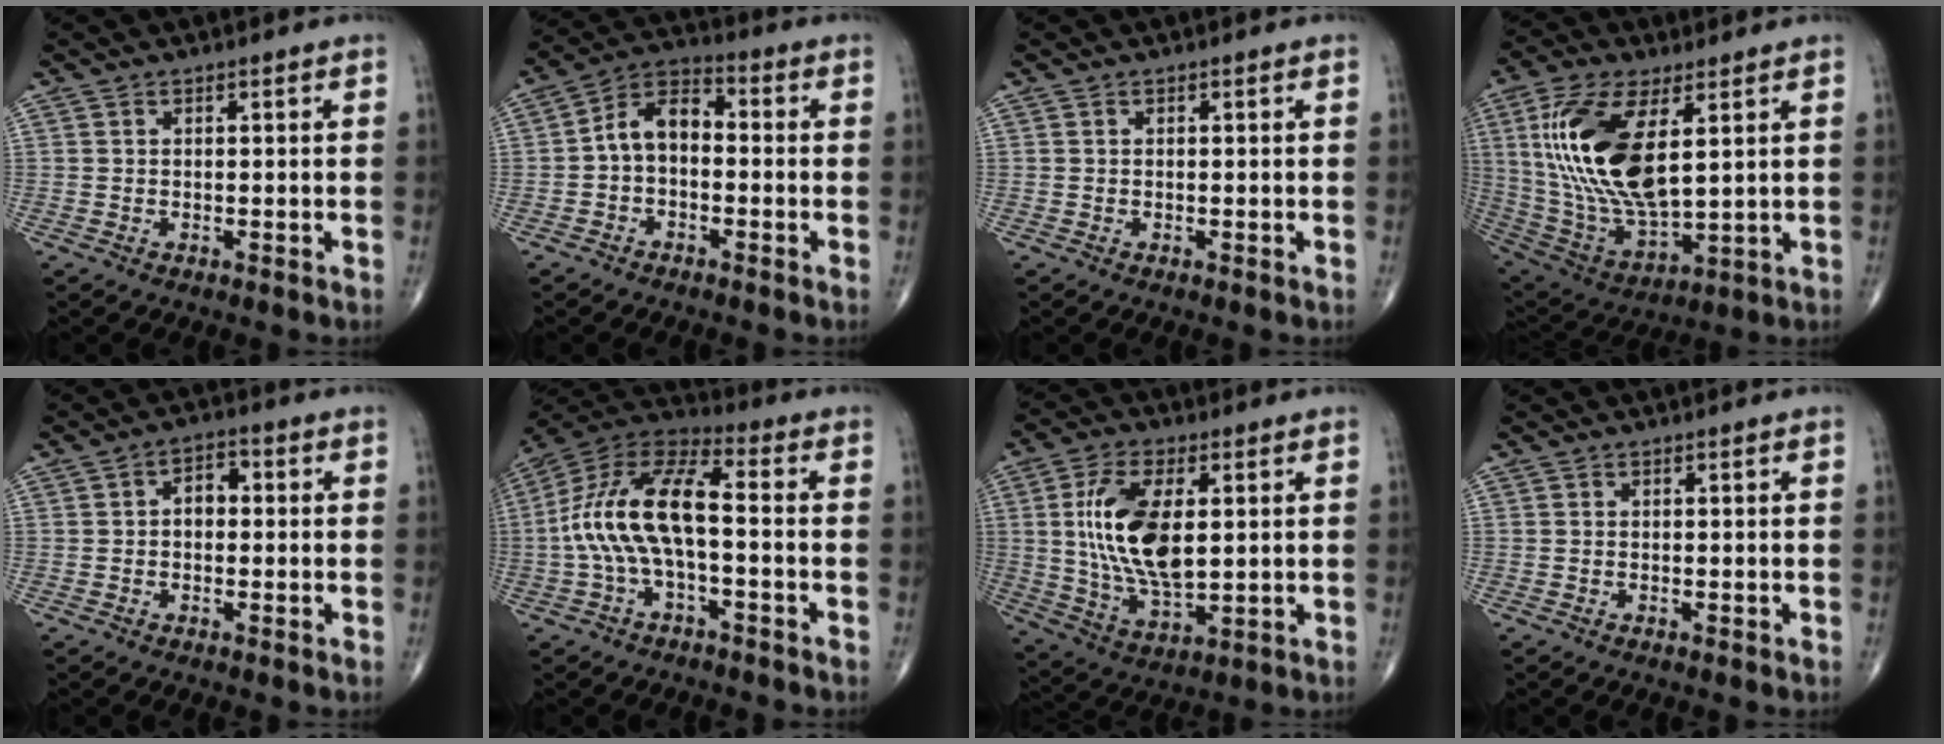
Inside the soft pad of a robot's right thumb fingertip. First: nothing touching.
{"total": 8.1, "force": [-0.8, 5.2, 6.1], "torque": [-0.092, 0.034, -0.031]}
{"total": 0.0}
{"total": 21.1, "force": [5.0, 9.4, 18.2], "torque": [-0.369, -0.025, 0.100]}
{"total": 4.0, "force": [0.0, 2.7, 3.0], "torque": [-0.029, 0.017, -0.010]}
{"total": 14.8, "force": [-1.6, 6.1, 13.4], "torque": [-0.278, 0.049, -0.038]}
{"total": 15.7, "force": [2.1, 7.5, 13.6], "torque": [-0.255, -0.016, 0.045]}
{"total": 0.0}